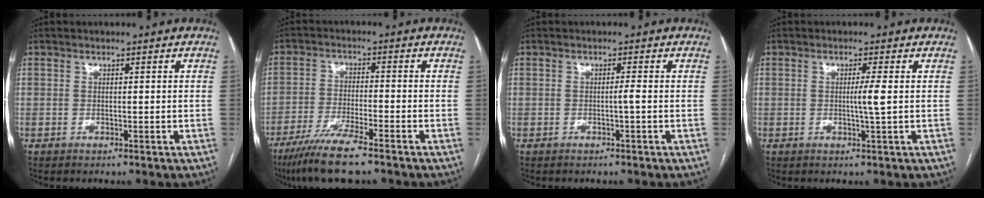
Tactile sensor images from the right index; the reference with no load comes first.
{"total": 9.2, "force": [-7.0, 0.5, 6.1], "torque": [-0.107, -0.025, -0.123]}
{"total": 0.9, "force": [-0.3, -0.3, 0.8], "torque": [-0.008, 0.002, -0.006]}
{"total": 2.5, "force": [0.0, -0.7, 2.4], "torque": [-0.041, -0.004, 0.000]}